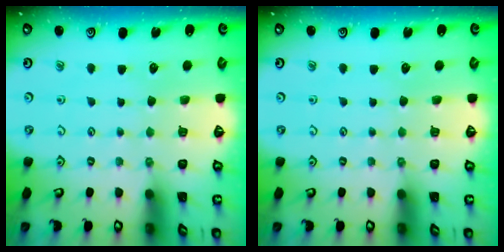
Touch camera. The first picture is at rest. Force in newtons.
{"total": 0.0}